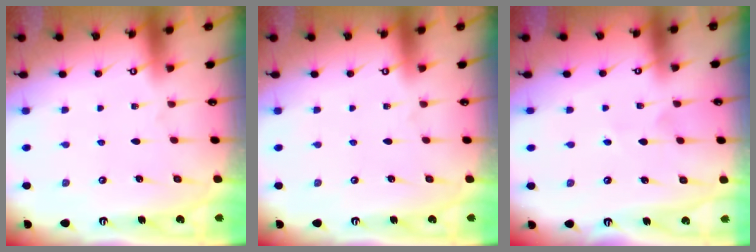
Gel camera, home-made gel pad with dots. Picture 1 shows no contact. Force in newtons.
{"total": 0.0}
{"total": 2.6, "press": 2.4, "slide": 1.0}